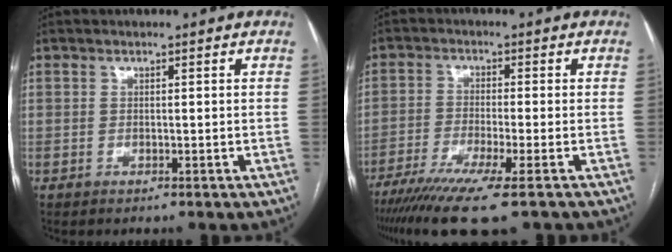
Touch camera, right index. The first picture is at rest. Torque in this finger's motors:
{"motor_torque": [1.06, -1.08, 0.83, 0.18]}